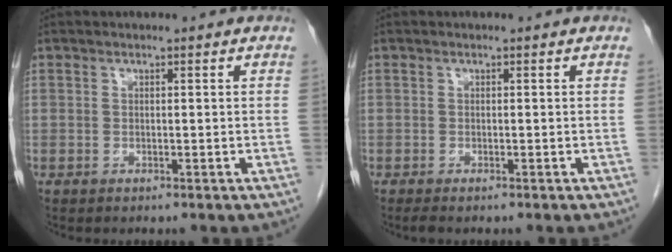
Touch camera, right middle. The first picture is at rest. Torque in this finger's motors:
{"motor_torque": [0.31, -0.12, 0.02, -0.01]}